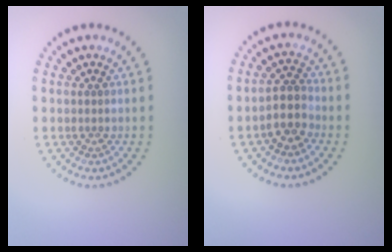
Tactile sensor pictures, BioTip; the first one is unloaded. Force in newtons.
{"total": 2.7, "press": 2.3, "slide": 1.3}